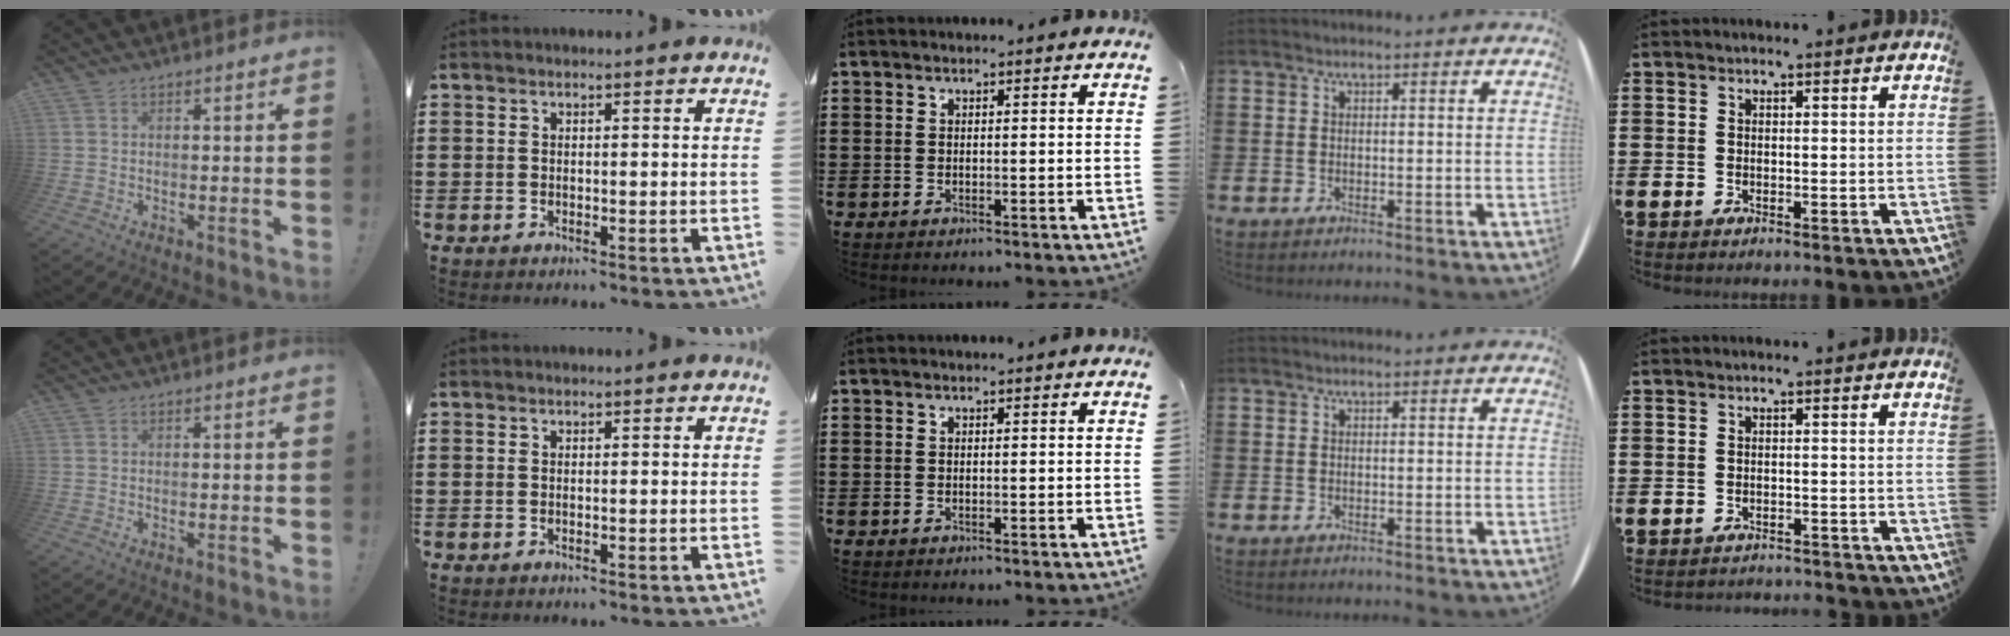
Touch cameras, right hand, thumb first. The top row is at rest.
{"little": {"total": 1.2, "force": [-1.2, 0.0, 0.0], "torque": [-0.003, 0.002, -0.024]}}